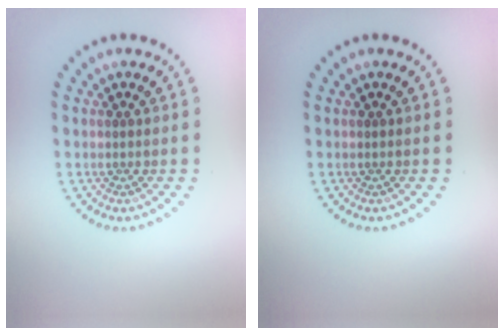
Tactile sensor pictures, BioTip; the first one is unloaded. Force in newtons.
{"total": 0.0}